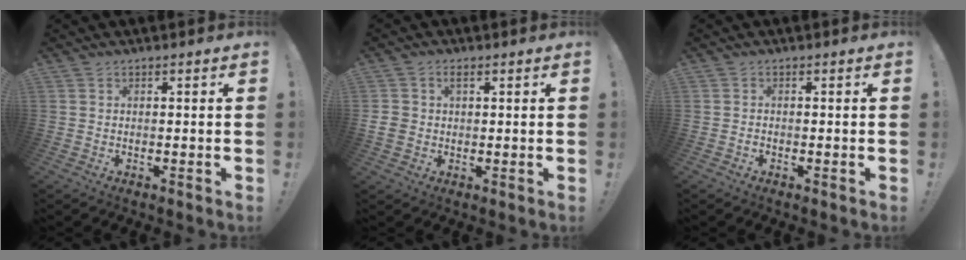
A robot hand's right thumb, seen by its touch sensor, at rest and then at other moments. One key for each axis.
{"total": 3.8, "fx": 0.9, "fy": 3.2, "fz": 1.8, "tx": -0.032, "ty": -0.001, "tz": 0.014}
{"total": 0.7, "fx": -0.6, "fy": 0.4, "fz": 0.1, "tx": -0.001, "ty": 0.003, "tz": -0.011}